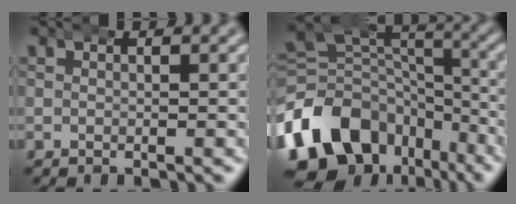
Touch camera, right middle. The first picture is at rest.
{"total": 15.3, "force": [-4.5, 12.3, 7.9], "torque": [-0.163, -0.058, -0.063]}